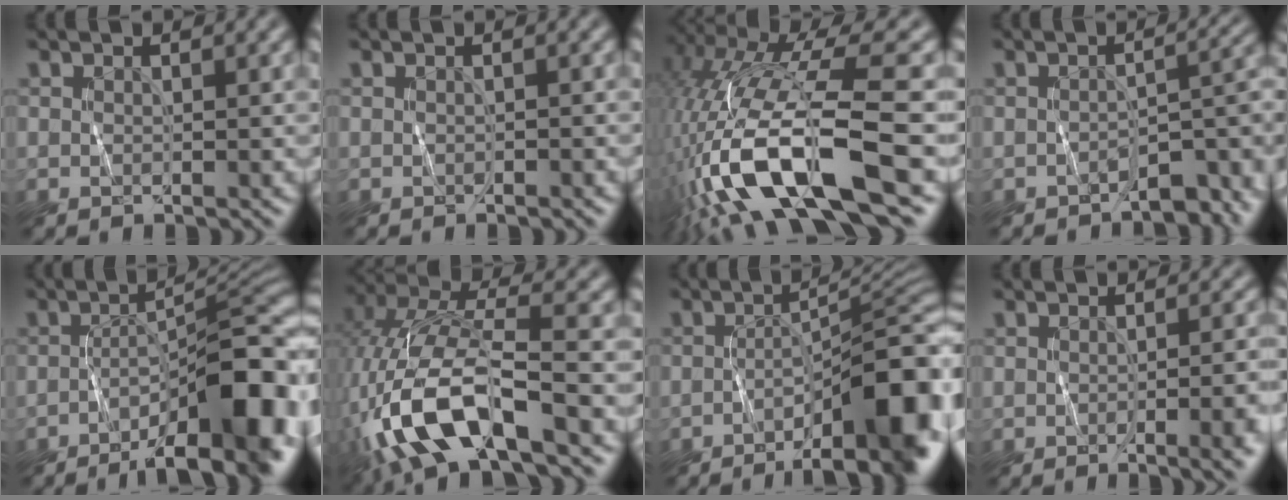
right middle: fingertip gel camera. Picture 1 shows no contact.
{"total": 1.2, "force": [-0.3, -0.7, -0.8], "torque": [0.011, 0.001, -0.006]}
{"total": 14.6, "force": [-6.0, 4.0, 12.7], "torque": [-0.260, 0.010, -0.096]}
{"total": 4.4, "force": [-3.6, 1.7, 2.1], "torque": [-0.006, 0.006, -0.057]}
{"total": 12.9, "force": [-7.3, 3.9, 10.0], "torque": [-0.135, 0.009, -0.111]}
{"total": 11.6, "force": [-5.7, 4.2, 9.2], "torque": [-0.206, 0.002, -0.109]}
{"total": 12.2, "force": [-6.6, 3.4, 9.6], "torque": [-0.122, 0.011, -0.096]}
{"total": 6.2, "force": [-2.3, 2.1, 5.4], "torque": [-0.055, 0.003, -0.019]}